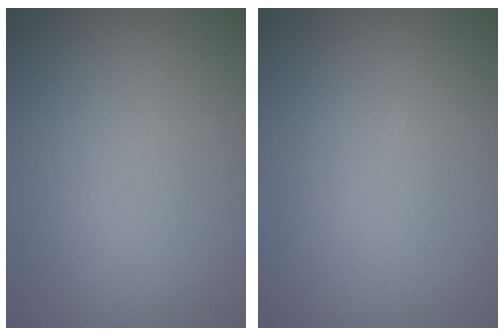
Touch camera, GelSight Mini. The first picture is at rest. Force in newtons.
{"total": 0.0}